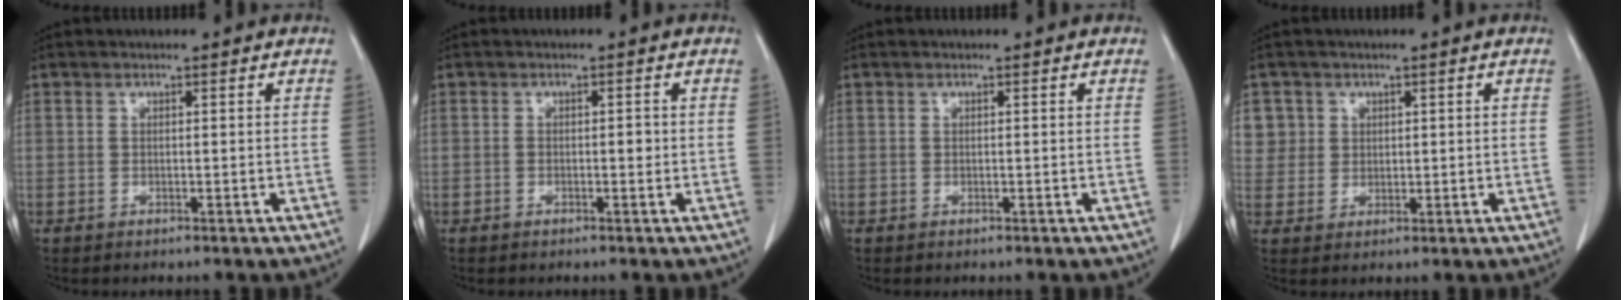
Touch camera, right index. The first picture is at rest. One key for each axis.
{"total": 1.1, "fx": -0.2, "fy": 0.5, "fz": 1.0, "tx": -0.012, "ty": 0.003, "tz": -0.003}
{"total": 0.0}
{"total": 4.9, "fx": 1.8, "fy": 4.6, "fz": 0.0, "tx": 0.015, "ty": 0.009, "tz": 0.039}